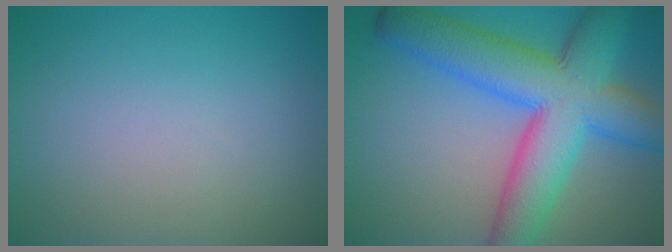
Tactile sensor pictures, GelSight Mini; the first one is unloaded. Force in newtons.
{"total": 10.8, "press": 10.8, "slide": 0.3}